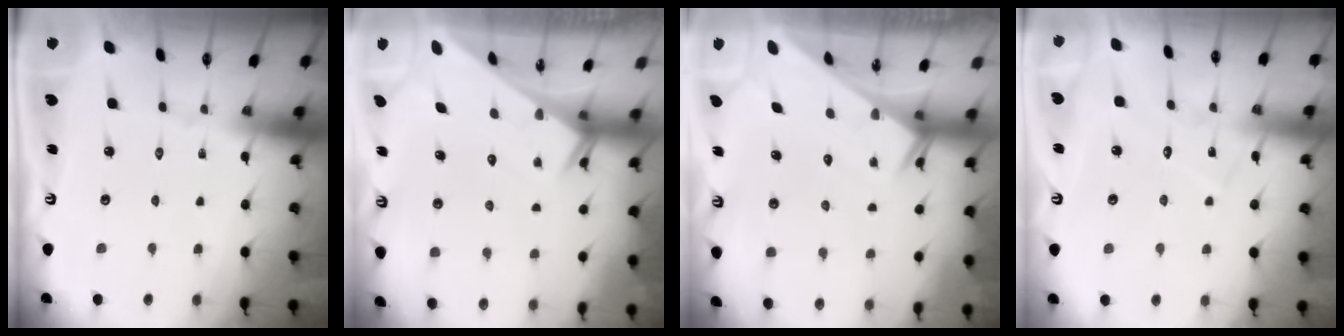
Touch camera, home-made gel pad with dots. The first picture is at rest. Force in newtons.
{"total": 2.4, "press": 2.4, "slide": 0.2}
{"total": 2.5, "press": 2.5, "slide": 0.1}
{"total": 7.7, "press": 7.7, "slide": 0.4}